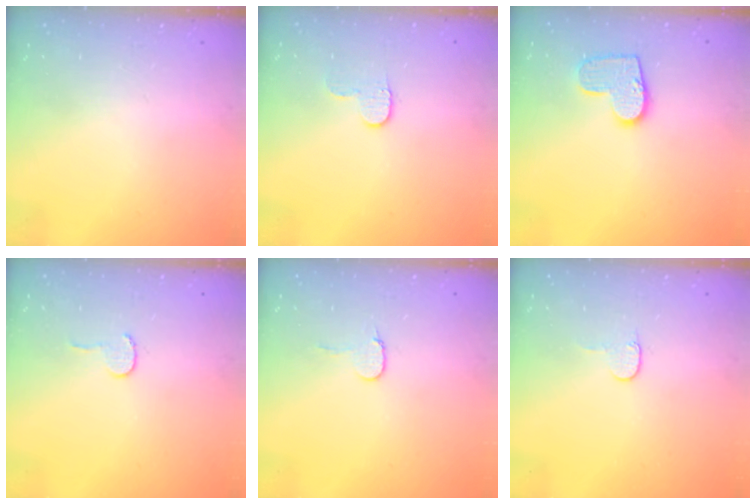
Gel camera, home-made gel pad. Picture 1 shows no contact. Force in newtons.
{"total": 5.8, "press": 5.8, "slide": 0.5}
{"total": 10.2, "press": 10.2, "slide": 0.2}
{"total": 3.7, "press": 3.7, "slide": 0.4}
{"total": 5.9, "press": 5.9, "slide": 0.5}
{"total": 4.0, "press": 4.0, "slide": 0.4}